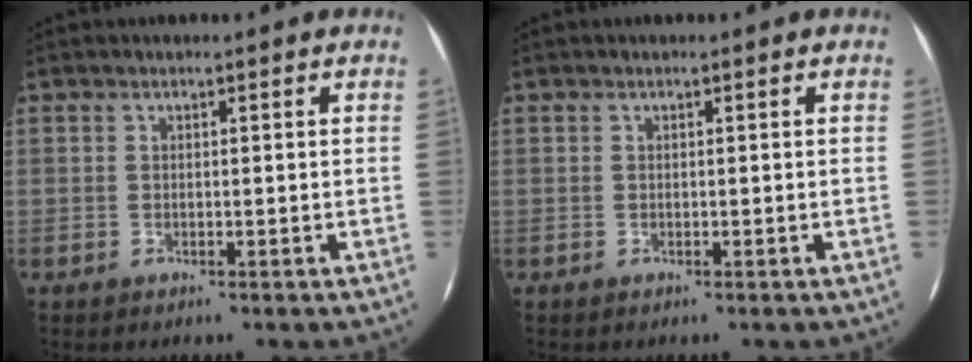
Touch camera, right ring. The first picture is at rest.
{"total": 0.0}